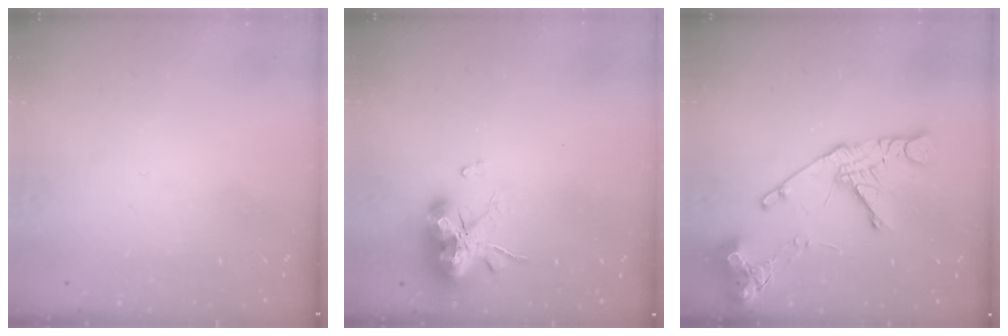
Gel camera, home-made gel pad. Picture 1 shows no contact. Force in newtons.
{"total": 13.8, "press": 13.7, "slide": 1.5}
{"total": 13.8, "press": 13.7, "slide": 1.5}